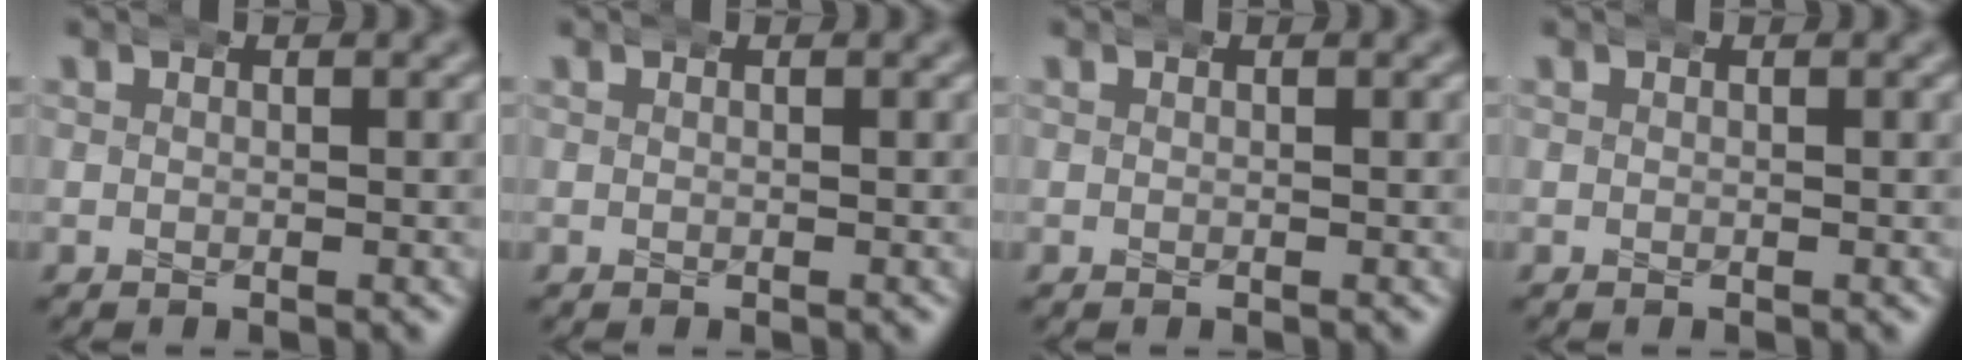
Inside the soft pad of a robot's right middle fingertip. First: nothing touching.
{"total": 0.0}
{"total": 0.0}
{"total": 0.0}